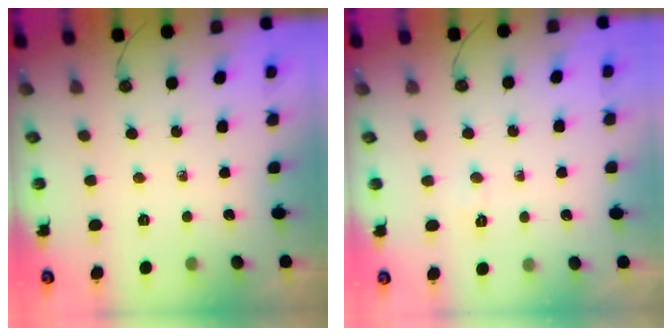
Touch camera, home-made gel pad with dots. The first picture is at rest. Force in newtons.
{"total": 2.9, "press": 2.6, "slide": 1.4}